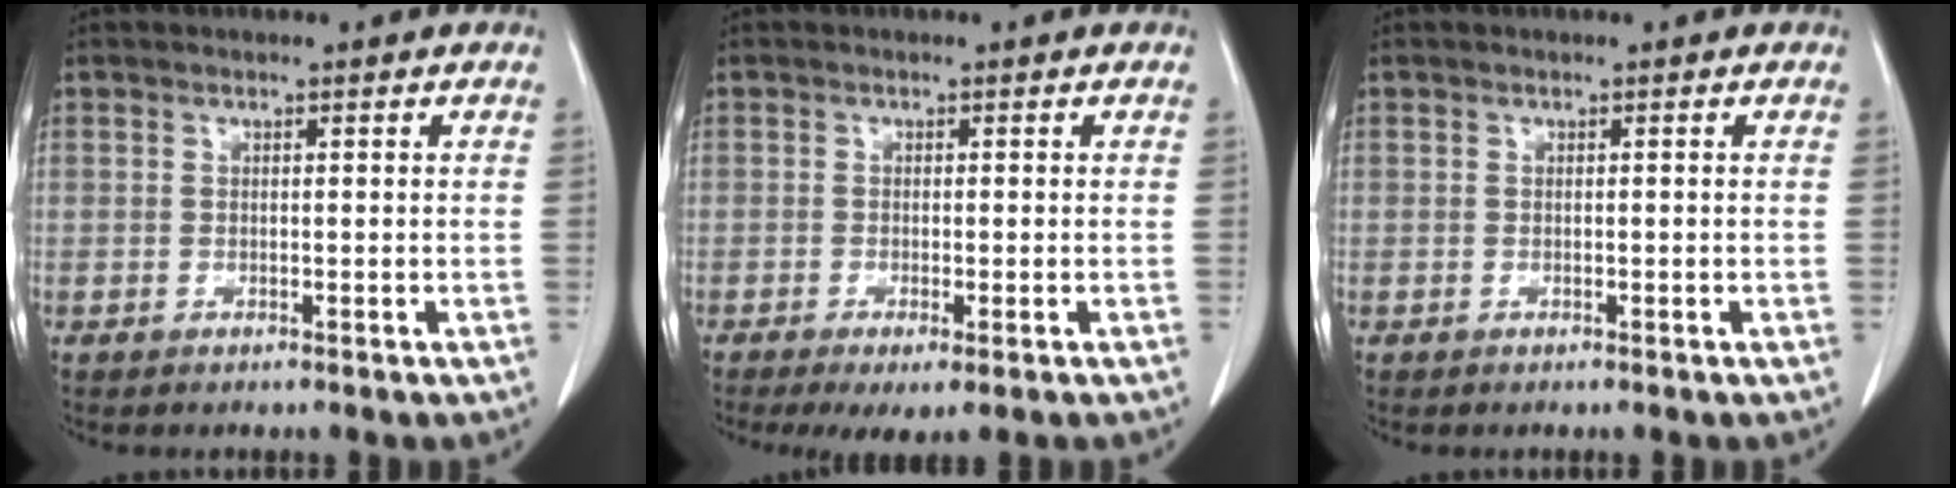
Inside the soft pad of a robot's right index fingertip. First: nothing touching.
{"total": 3.9, "force": [-2.2, 0.8, 3.1], "torque": [-0.049, -0.013, -0.031]}
{"total": 0.0}